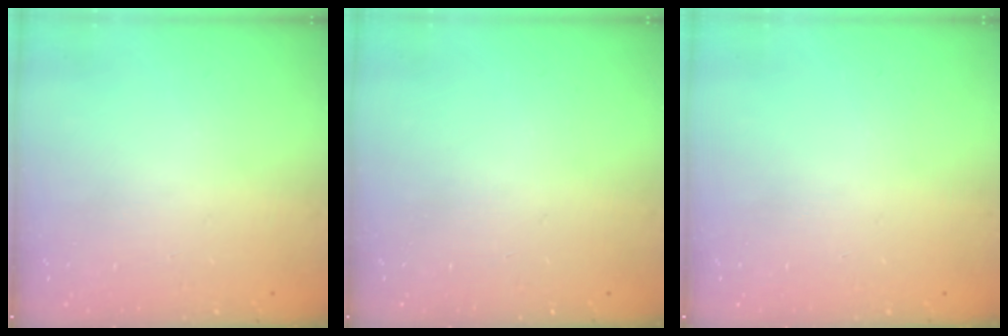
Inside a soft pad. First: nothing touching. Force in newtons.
{"total": 0.0}
{"total": 0.0}